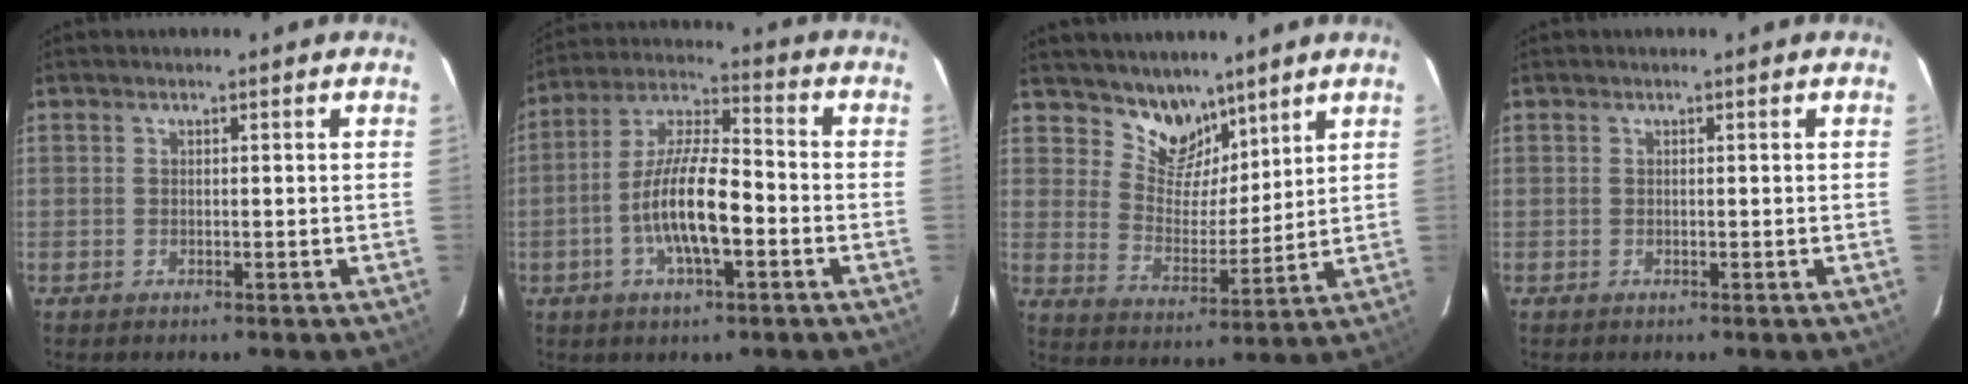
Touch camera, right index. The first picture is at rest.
{"total": 12.9, "force": [-3.9, 3.6, 11.8], "torque": [-0.235, 0.003, -0.075]}
{"total": 8.9, "force": [6.9, 4.9, 2.7], "torque": [-0.044, -0.009, 0.126]}
{"total": 0.0}